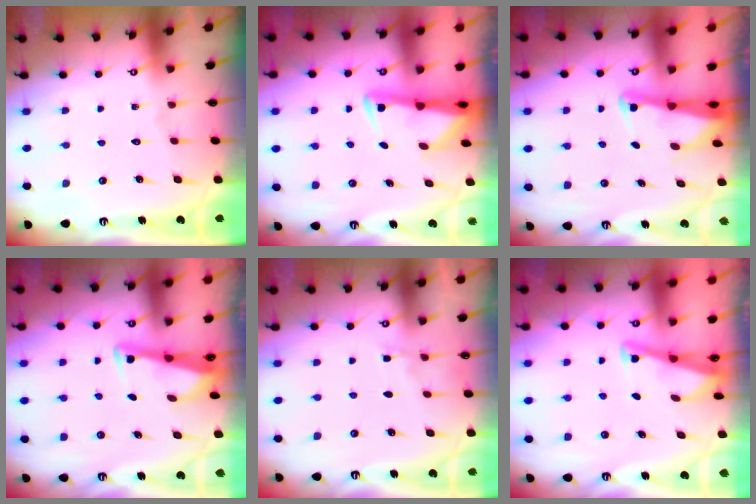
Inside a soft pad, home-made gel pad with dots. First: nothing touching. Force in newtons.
{"total": 2.7, "press": 2.6, "slide": 0.5}
{"total": 2.6, "press": 2.6, "slide": 0.3}
{"total": 2.9, "press": 2.9, "slide": 0.4}
{"total": 2.8, "press": 2.8, "slide": 0.4}
{"total": 3.0, "press": 2.9, "slide": 0.3}